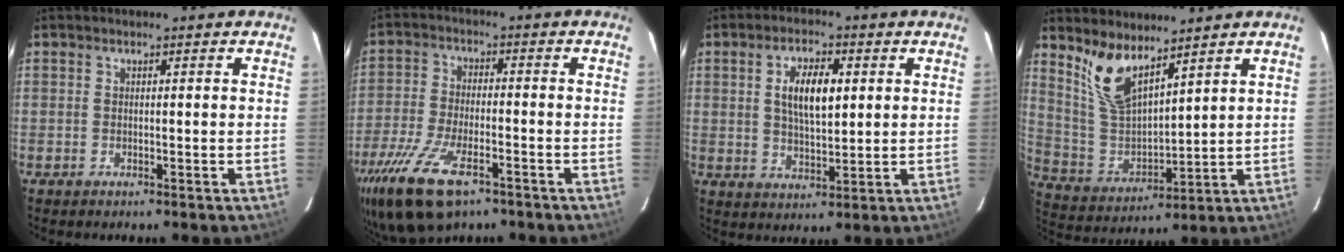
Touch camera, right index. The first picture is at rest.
{"total": 16.0, "force": [-10.0, 6.5, 10.6], "torque": [-0.241, -0.044, -0.185]}
{"total": 8.1, "force": [1.9, 3.4, 7.1], "torque": [-0.129, 0.007, 0.038]}
{"total": 10.5, "force": [7.5, 3.8, 6.3], "torque": [-0.129, -0.005, 0.164]}